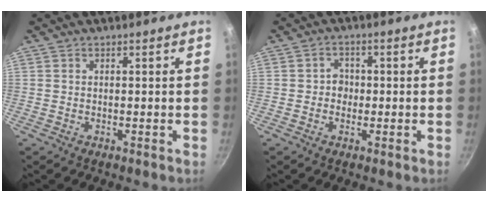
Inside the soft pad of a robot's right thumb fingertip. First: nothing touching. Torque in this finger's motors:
{"motor_torque": [0.20, 0.04, 0.32, -0.07, -0.01]}